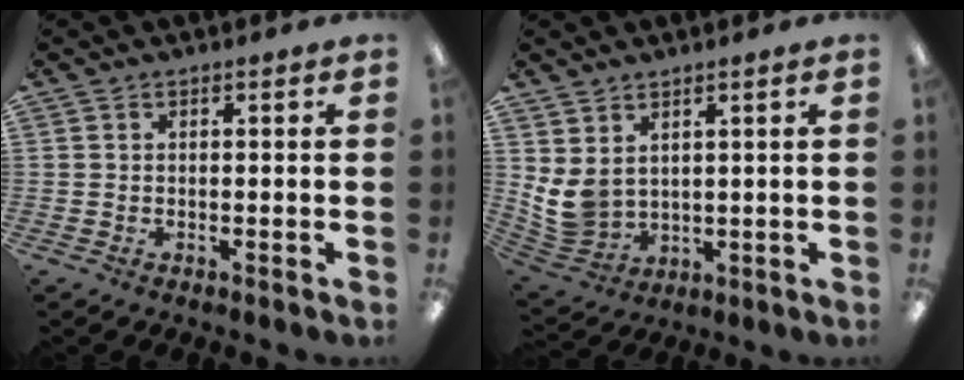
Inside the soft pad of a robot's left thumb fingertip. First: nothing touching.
{"total": 7.1, "force": [2.7, 5.2, 3.9], "torque": [-0.105, -0.015, 0.055]}